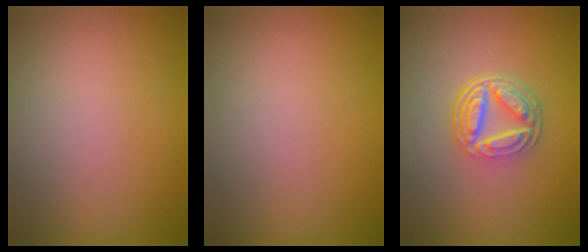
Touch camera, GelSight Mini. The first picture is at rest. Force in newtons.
{"total": 0.0}
{"total": 5.3, "press": 3.9, "slide": 3.7}